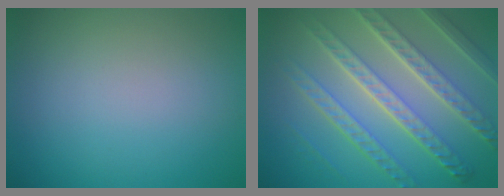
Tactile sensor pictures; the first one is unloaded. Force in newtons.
{"total": 8.6, "press": 6.2, "slide": 6.0}